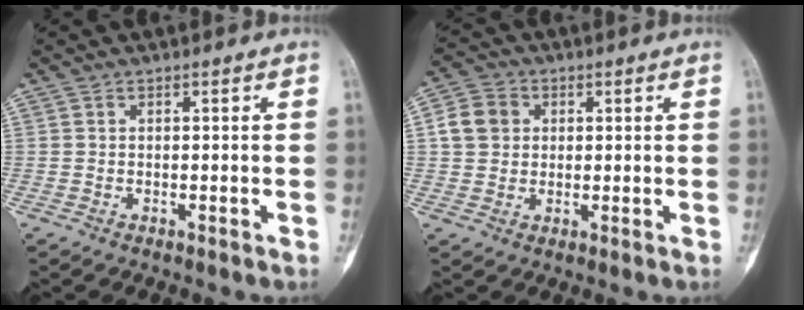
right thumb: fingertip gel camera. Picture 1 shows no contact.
{"total": 6.1, "force": [1.2, 5.2, 2.9], "torque": [-0.044, 0.006, 0.017]}